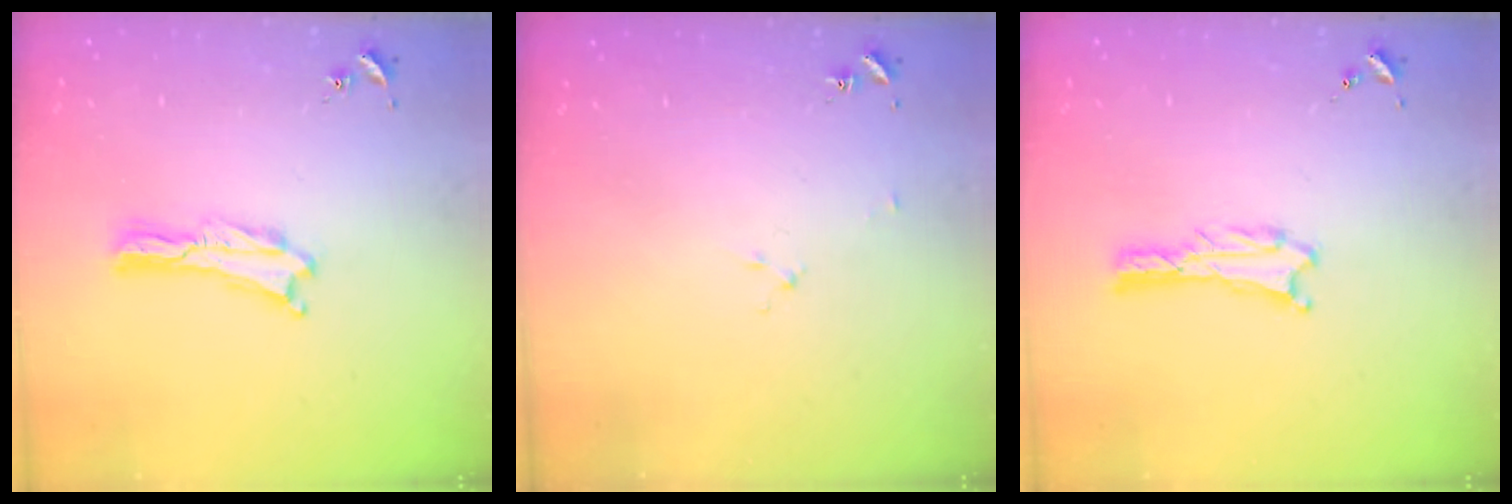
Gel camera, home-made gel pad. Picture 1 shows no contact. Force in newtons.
{"total": 1.6, "press": 1.6, "slide": 0.2}
{"total": 0.9, "press": 0.8, "slide": 0.1}